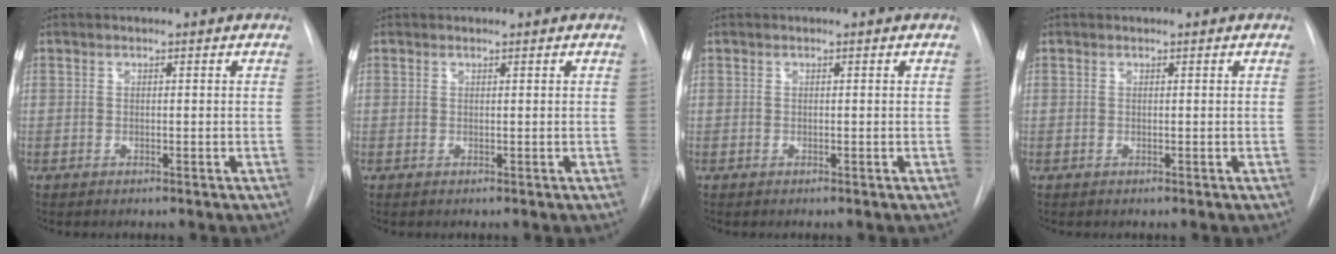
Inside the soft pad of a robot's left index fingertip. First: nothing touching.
{"total": 0.0}
{"total": 0.0}
{"total": 0.0}